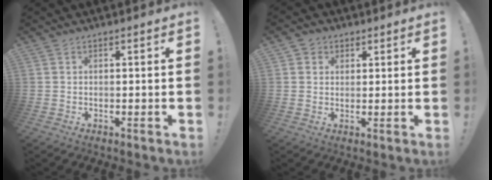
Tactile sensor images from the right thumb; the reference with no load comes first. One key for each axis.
{"total": 2.9, "fx": 1.0, "fy": 2.6, "fz": 0.6, "tx": -0.004, "ty": -0.003, "tz": 0.018}